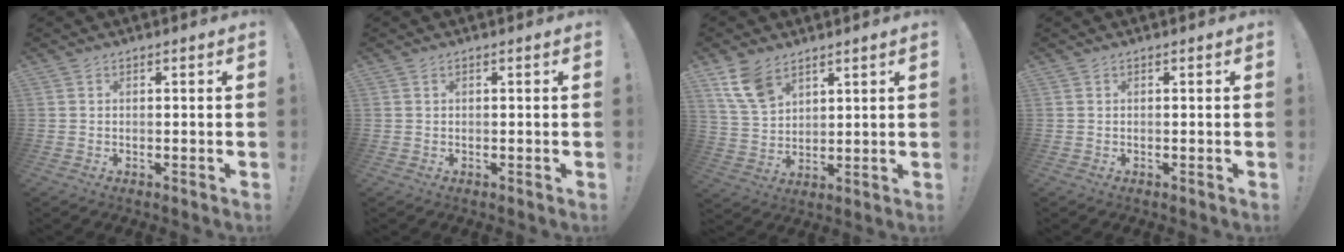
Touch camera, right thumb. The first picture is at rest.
{"total": 0.0}
{"total": 10.0, "force": [6.6, 5.7, 5.0], "torque": [-0.095, -0.025, 0.131]}
{"total": 0.0}